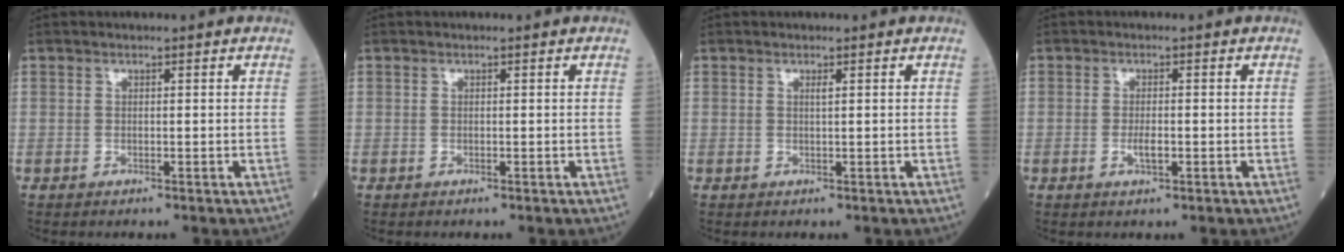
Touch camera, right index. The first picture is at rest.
{"total": 0.0}
{"total": 0.6, "force": [0.2, -0.1, 0.5], "torque": [-0.012, -0.001, 0.004]}
{"total": 2.1, "force": [-0.6, 0.5, 1.9], "torque": [-0.036, 0.000, -0.008]}